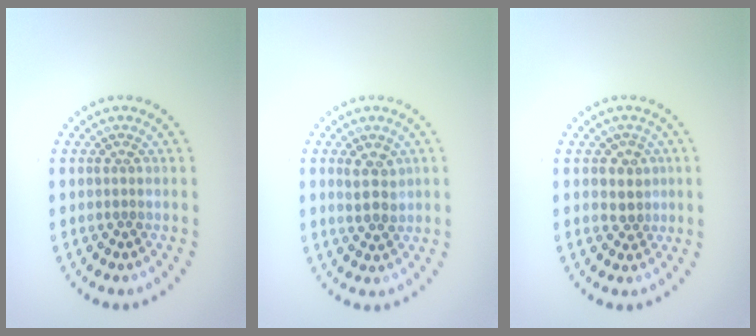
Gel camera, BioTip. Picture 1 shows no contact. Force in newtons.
{"total": 2.3, "press": 2.2, "slide": 0.7}
{"total": 1.8, "press": 1.5, "slide": 1.1}